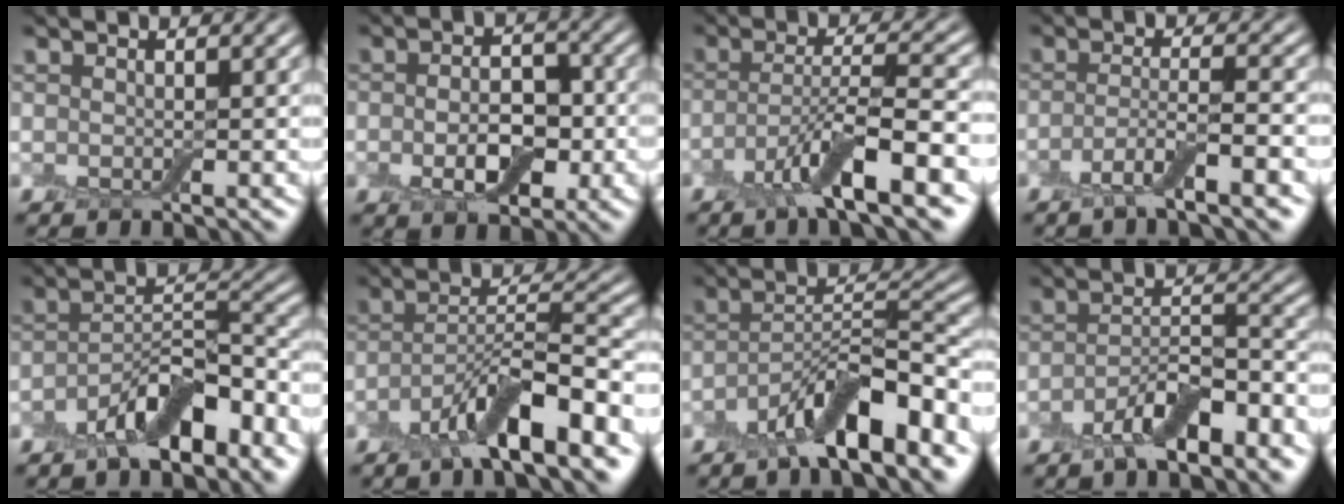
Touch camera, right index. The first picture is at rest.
{"total": 4.9, "force": [-1.2, 2.8, 3.9], "torque": [-0.067, -0.001, -0.021]}
{"total": 7.2, "force": [-3.4, 1.2, 6.2], "torque": [-0.109, 0.004, -0.068]}
{"total": 4.2, "force": [-2.2, 0.6, 3.5], "torque": [-0.066, -0.003, -0.048]}
{"total": 7.0, "force": [-4.1, 2.7, 5.0], "torque": [-0.083, 0.010, -0.074]}
{"total": 8.5, "force": [-4.6, 1.8, 6.9], "torque": [-0.117, 0.008, -0.086]}
{"total": 9.1, "force": [-5.3, 2.6, 7.0], "torque": [-0.112, 0.011, -0.090]}
{"total": 6.2, "force": [-3.6, 2.0, 4.6], "torque": [-0.083, 0.003, -0.064]}